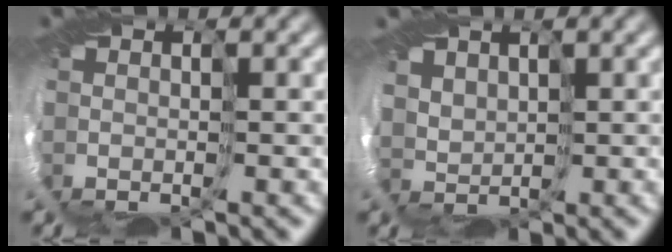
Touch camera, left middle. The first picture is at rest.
{"total": 2.0, "force": [1.4, 1.4, 0.2], "torque": [-0.020, 0.002, 0.036]}